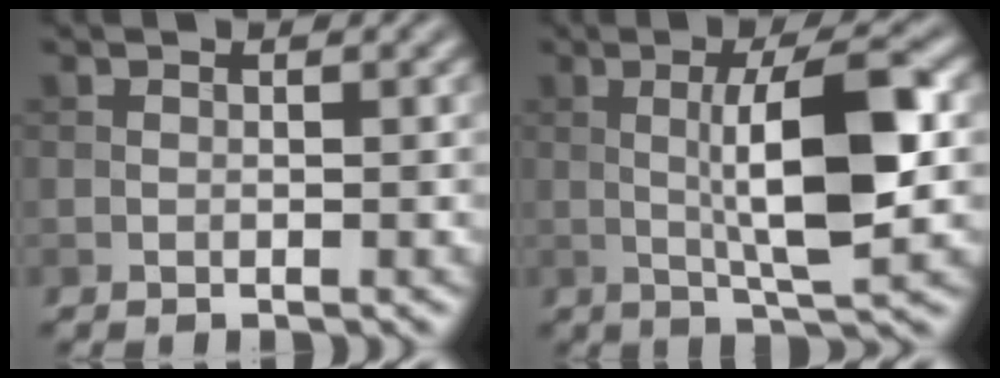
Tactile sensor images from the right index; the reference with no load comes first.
{"total": 8.4, "force": [0.3, 1.9, 8.2], "torque": [-0.127, 0.003, 0.004]}